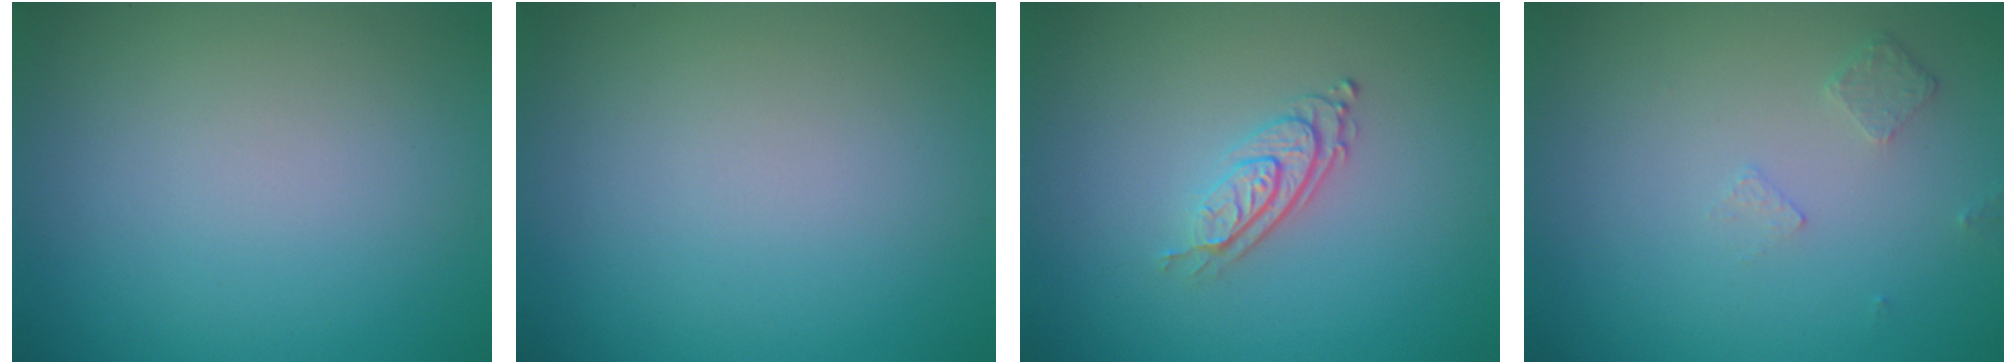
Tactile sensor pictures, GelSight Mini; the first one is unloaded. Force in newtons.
{"total": 0.0}
{"total": 2.8, "press": 2.0, "slide": 2.1}
{"total": 0.8, "press": 0.6, "slide": 0.5}